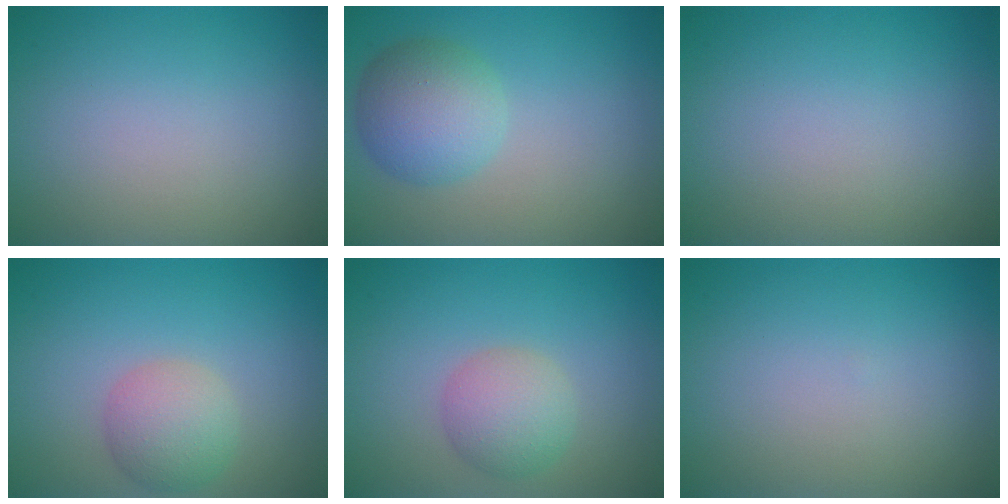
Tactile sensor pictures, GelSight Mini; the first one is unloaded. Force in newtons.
{"total": 4.7, "press": 4.7, "slide": 0.2}
{"total": 0.0}
{"total": 3.4, "press": 3.4, "slide": 0.2}
{"total": 3.4, "press": 3.4, "slide": 0.0}
{"total": 0.0}